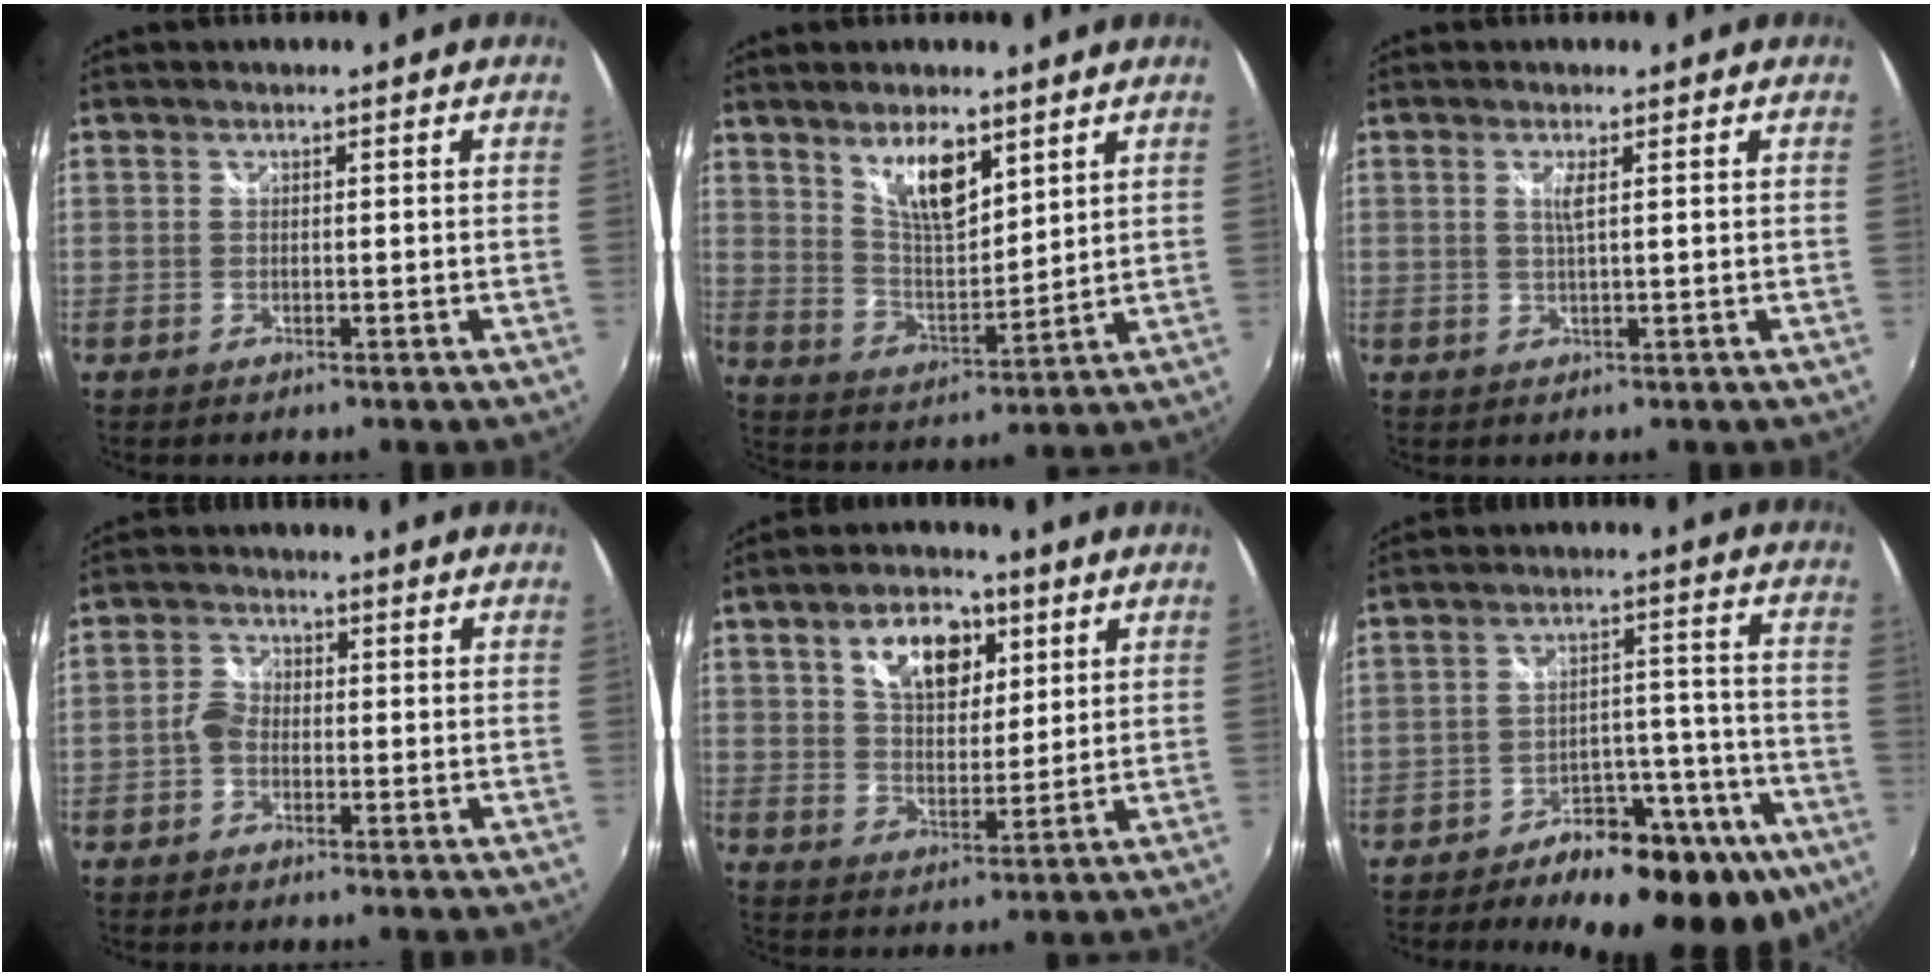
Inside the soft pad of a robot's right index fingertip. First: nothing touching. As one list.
[{"total": 9.6, "force": [5.9, 3.6, 6.7], "torque": [-0.110, -0.002, 0.116]}, {"total": 1.8, "force": [0.5, -0.2, 1.7], "torque": [-0.032, -0.003, 0.008]}, {"total": 3.1, "force": [-1.3, 2.4, 1.5], "torque": [-0.028, 0.008, -0.029]}, {"total": 11.3, "force": [5.0, 6.7, 7.5], "torque": [-0.123, 0.019, 0.085]}, {"total": 19.8, "force": [-13.8, 8.1, 11.7], "torque": [-0.152, 0.014, -0.182]}]